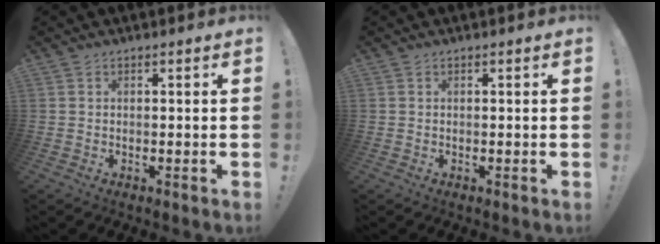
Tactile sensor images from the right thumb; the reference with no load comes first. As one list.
[{"total": 0.0}]